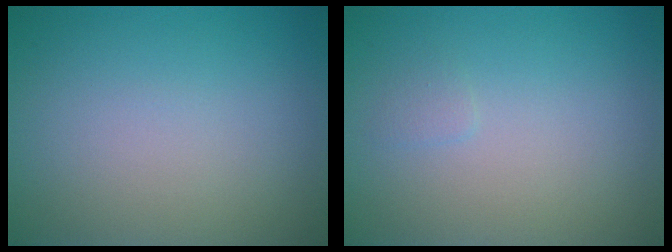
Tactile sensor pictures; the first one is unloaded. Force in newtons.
{"total": 0.6, "press": 0.6, "slide": 0.1}